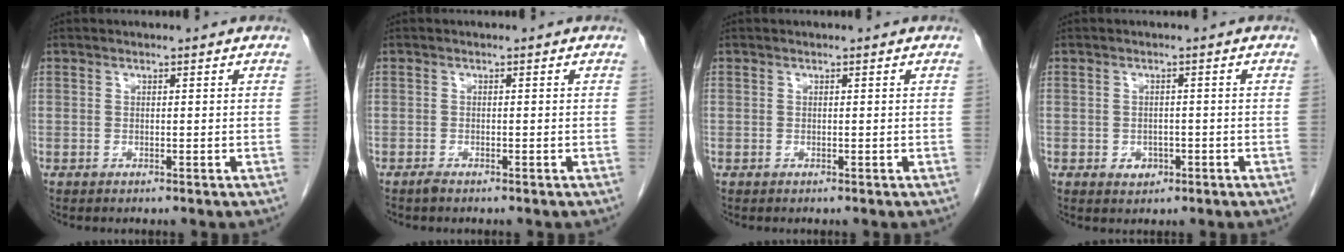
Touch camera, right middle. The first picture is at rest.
{"total": 0.6, "force": [-0.6, 0.0, 0.2], "torque": [-0.011, -0.002, -0.011]}
{"total": 0.0}
{"total": 2.0, "force": [-0.8, 1.6, 0.9], "torque": [-0.013, 0.004, -0.004]}